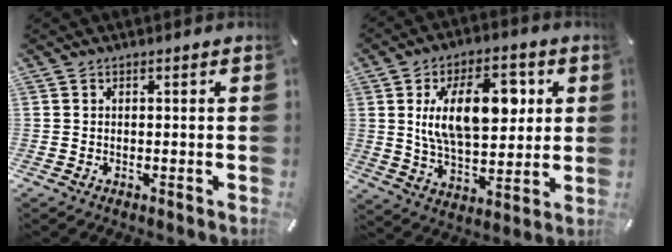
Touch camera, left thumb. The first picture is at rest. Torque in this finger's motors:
{"motor_torque": [2.69, 2.32, 1.98, -0.79, 0.25]}